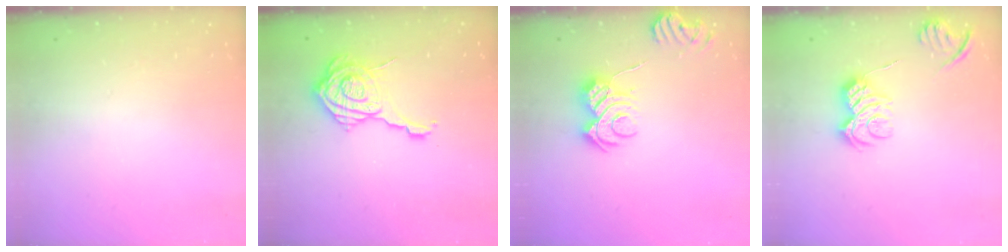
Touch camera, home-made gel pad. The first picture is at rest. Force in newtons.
{"total": 14.4, "press": 14.4, "slide": 0.9}
{"total": 8.5, "press": 8.5, "slide": 0.7}
{"total": 9.7, "press": 9.7, "slide": 0.4}